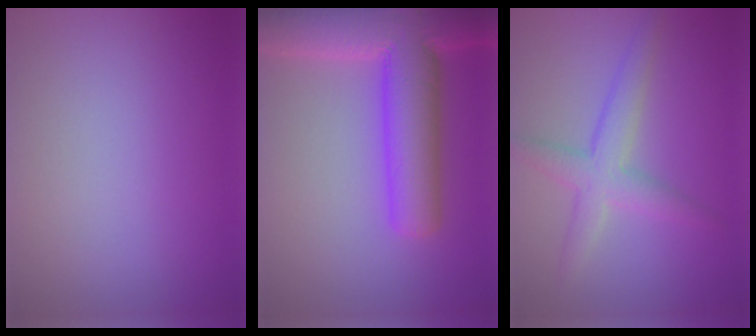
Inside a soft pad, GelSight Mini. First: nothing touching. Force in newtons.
{"total": 10.3, "press": 10.3, "slide": 0.5}
{"total": 3.5, "press": 3.5, "slide": 0.2}